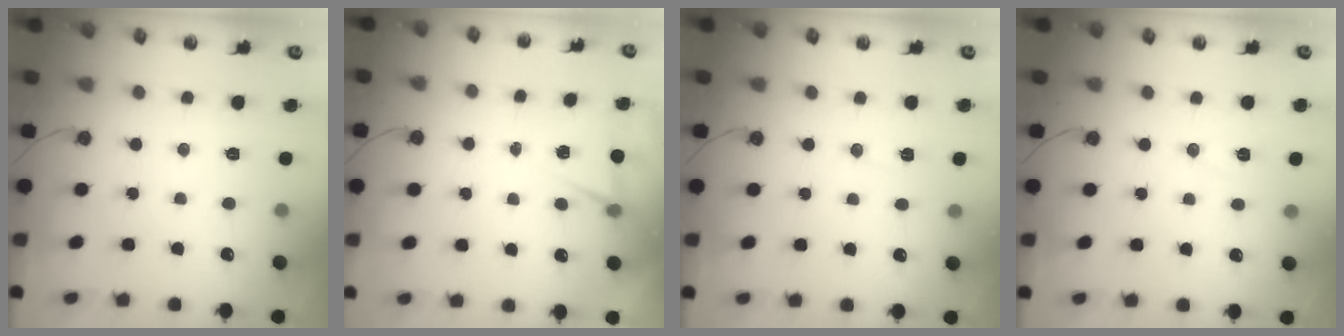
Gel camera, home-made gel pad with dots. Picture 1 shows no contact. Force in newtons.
{"total": 4.7, "press": 1.3, "slide": 4.5}
{"total": 5.8, "press": 5.6, "slide": 1.5}
{"total": 6.1, "press": 4.3, "slide": 4.4}